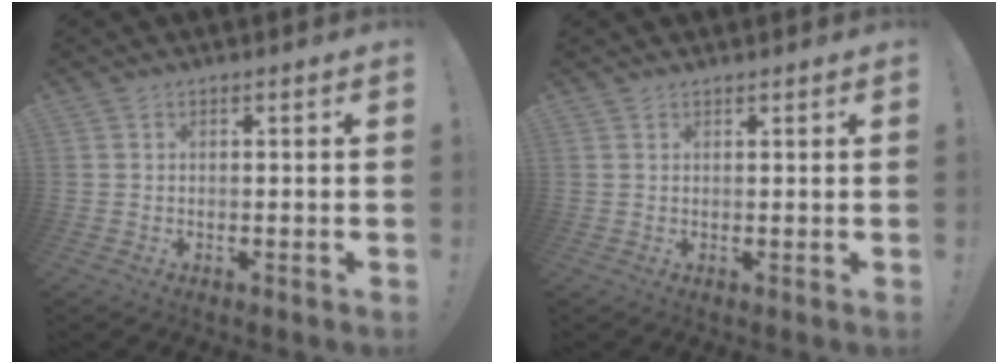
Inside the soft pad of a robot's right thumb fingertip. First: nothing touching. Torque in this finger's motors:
{"motor_torque": [-0.13, 0.01, 0.15, 0.13, 0.02]}